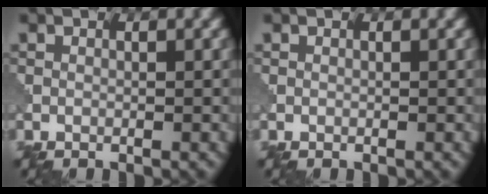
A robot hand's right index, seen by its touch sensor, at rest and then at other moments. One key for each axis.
{"total": 0.0}